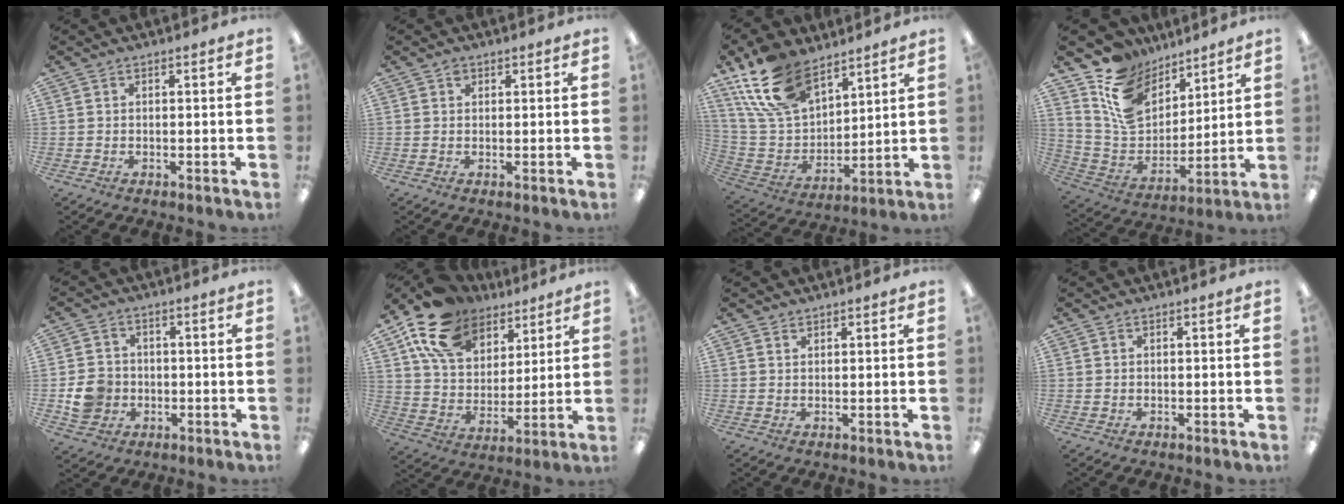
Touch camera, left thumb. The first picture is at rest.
{"total": 1.1, "force": [0.6, 0.8, 0.4], "torque": [-0.011, 0.002, 0.012]}
{"total": 18.2, "force": [12.2, 9.9, 9.2], "torque": [-0.210, -0.044, 0.231]}
{"total": 15.1, "force": [9.2, 10.0, 6.5], "torque": [-0.136, -0.053, 0.181]}
{"total": 7.1, "force": [-1.6, 6.5, 2.6], "torque": [-0.060, 0.013, -0.026]}
{"total": 16.4, "force": [11.2, 9.9, 6.7], "torque": [-0.147, -0.053, 0.213]}
{"total": 1.0, "force": [0.9, 0.4, 0.2], "torque": [-0.005, 0.000, 0.018]}
{"total": 0.0}